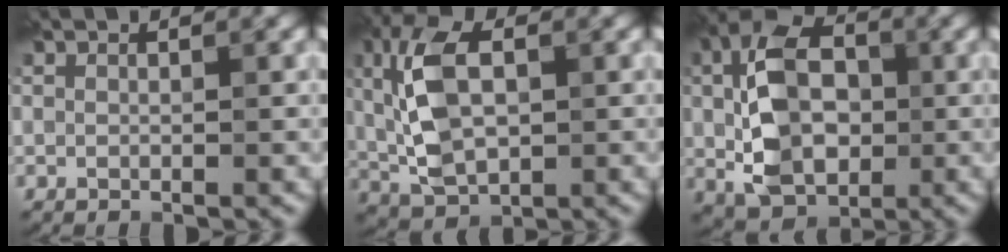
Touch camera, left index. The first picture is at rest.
{"total": 7.7, "force": [1.0, 4.4, 6.3], "torque": [-0.140, 0.011, 0.016]}
{"total": 9.2, "force": [0.1, 6.4, 6.7], "torque": [-0.136, 0.006, -0.008]}